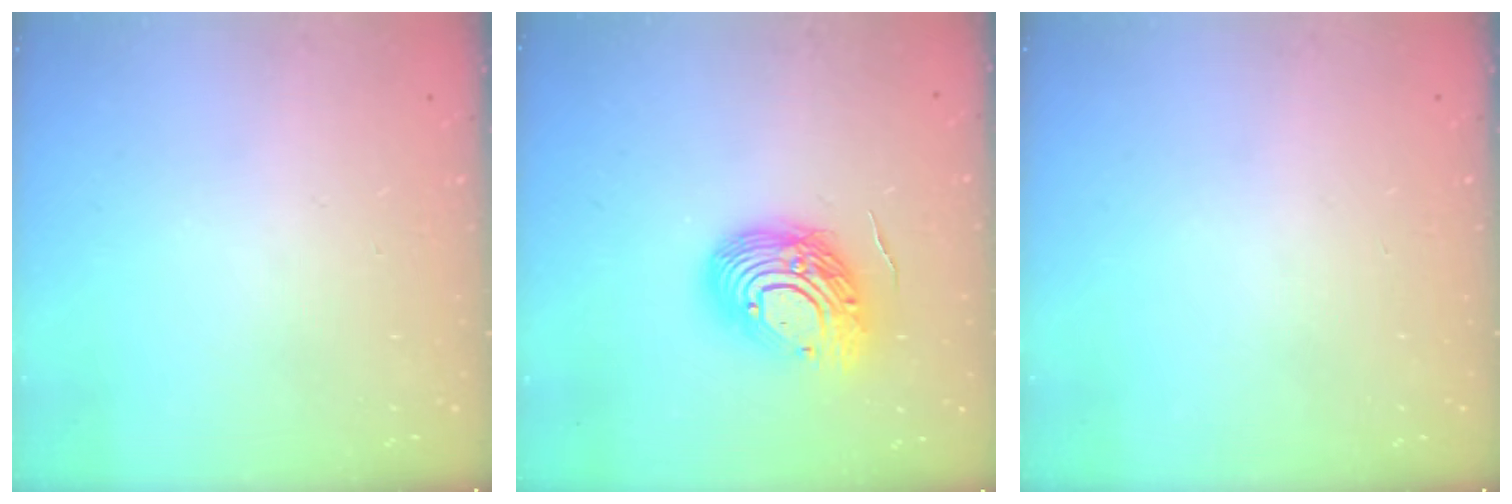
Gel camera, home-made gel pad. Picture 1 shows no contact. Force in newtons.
{"total": 14.4, "press": 14.2, "slide": 2.0}
{"total": 0.0}